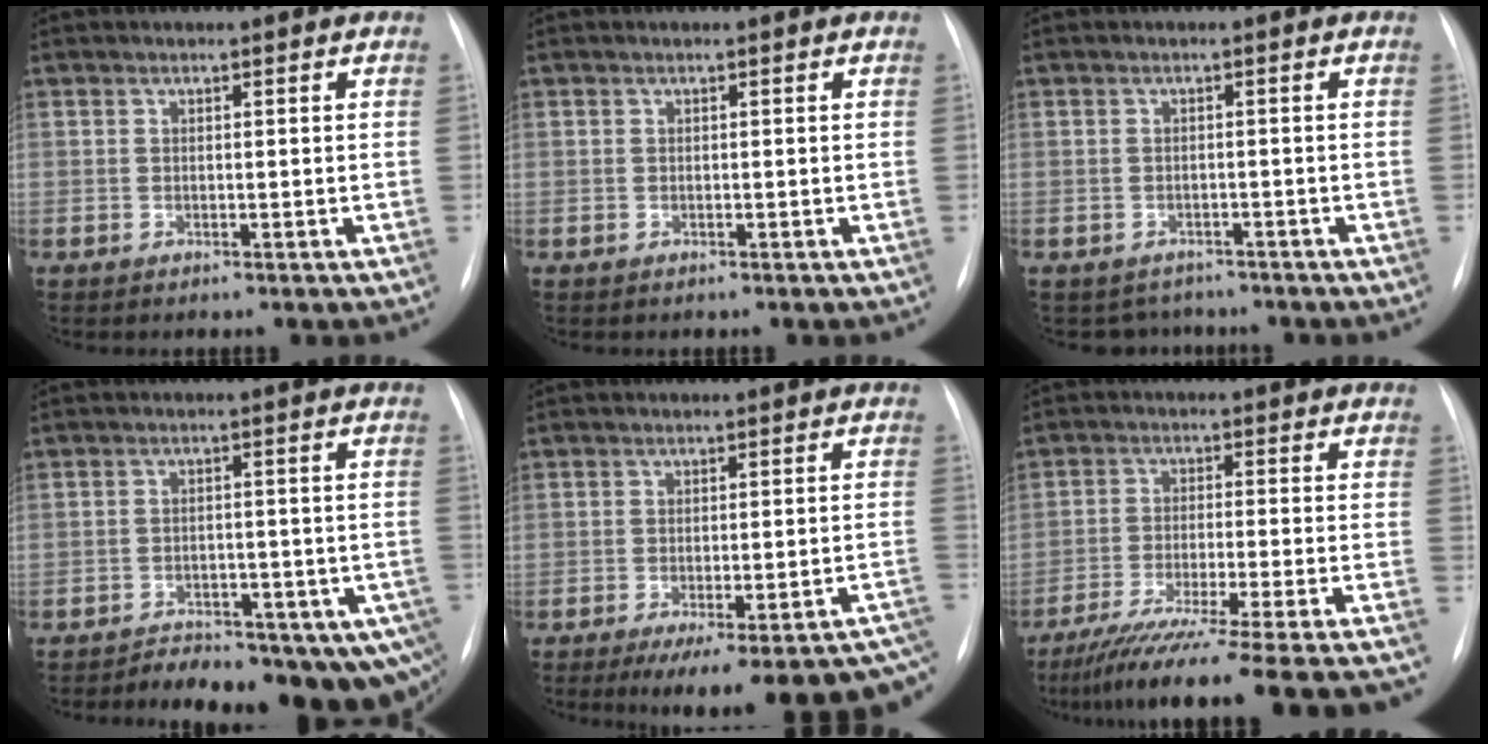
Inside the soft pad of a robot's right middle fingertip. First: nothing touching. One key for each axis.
{"total": 0.0}
{"total": 3.5, "fx": -2.9, "fy": 1.8, "fz": -0.4, "tx": 0.005, "ty": 0.010, "tz": -0.041}
{"total": 16.7, "fx": -12.2, "fy": 6.2, "fz": 9.4, "tx": -0.085, "ty": 0.023, "tz": -0.149}
{"total": 20.5, "fx": -16.4, "fy": 2.9, "fz": 12.0, "tx": -0.080, "ty": -0.002, "tz": -0.198}
{"total": 25.0, "fx": -22.0, "fy": -1.2, "fz": 11.9, "tx": -0.135, "ty": -0.061, "tz": -0.314}